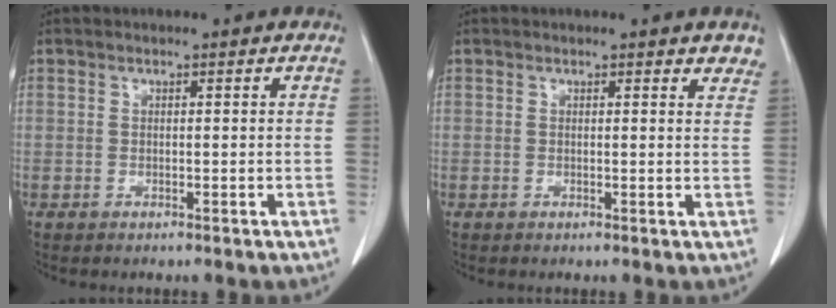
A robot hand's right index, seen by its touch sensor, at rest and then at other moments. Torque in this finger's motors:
{"motor_torque": [-0.07, 0.05, -0.07, -0.01]}